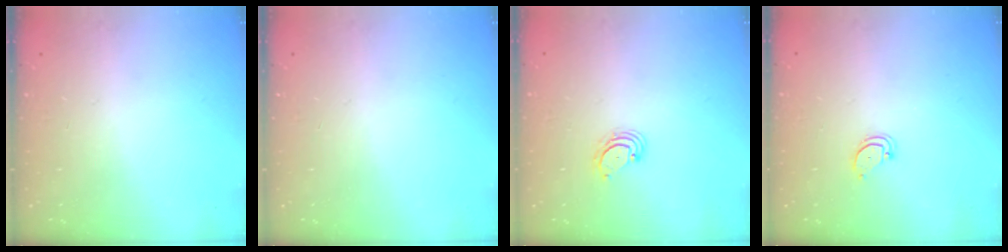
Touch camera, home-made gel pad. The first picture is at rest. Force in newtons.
{"total": 0.0}
{"total": 3.2, "press": 3.1, "slide": 0.4}
{"total": 3.0, "press": 3.0, "slide": 0.3}